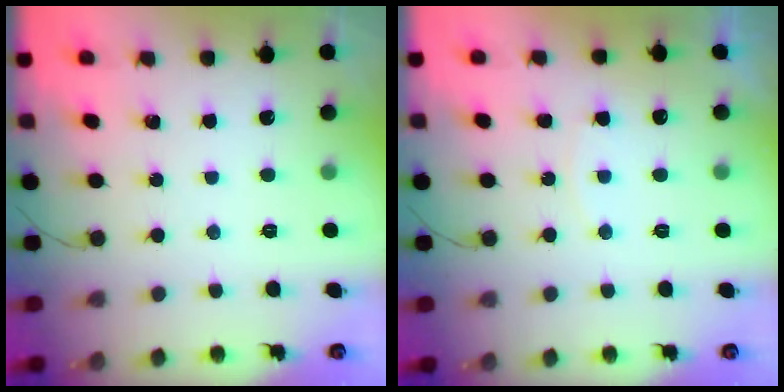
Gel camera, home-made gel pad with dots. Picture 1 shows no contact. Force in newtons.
{"total": 4.3, "press": 4.3, "slide": 0.6}